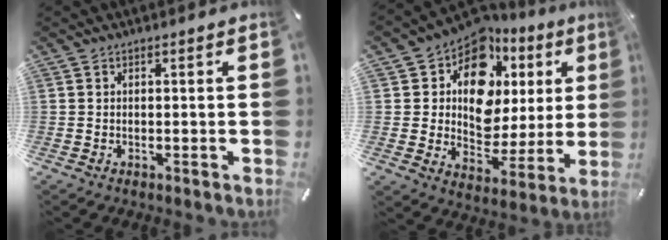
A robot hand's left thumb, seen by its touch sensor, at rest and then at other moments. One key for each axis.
{"total": 14.2, "fx": 6.6, "fy": 10.1, "fz": 7.3, "tx": -0.122, "ty": -0.054, "tz": 0.121}